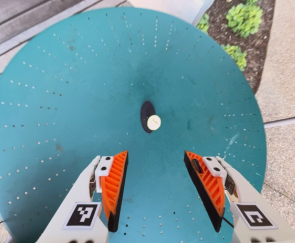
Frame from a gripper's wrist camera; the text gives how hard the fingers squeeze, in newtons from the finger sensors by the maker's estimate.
{"total": 0.0}